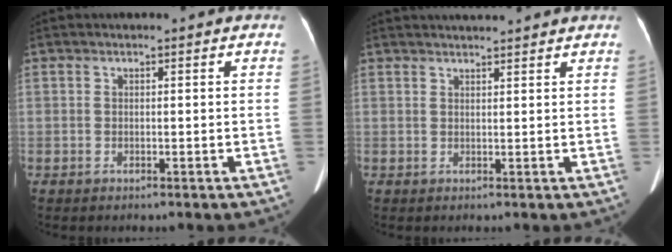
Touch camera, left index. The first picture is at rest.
{"total": 4.5, "force": [4.3, 0.0, 1.4], "torque": [-0.020, 0.024, 0.056]}